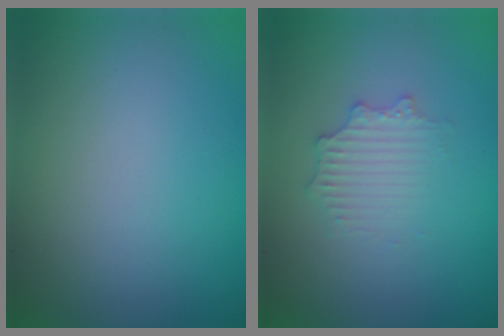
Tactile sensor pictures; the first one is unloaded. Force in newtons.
{"total": 2.2, "press": 2.2, "slide": 0.4}